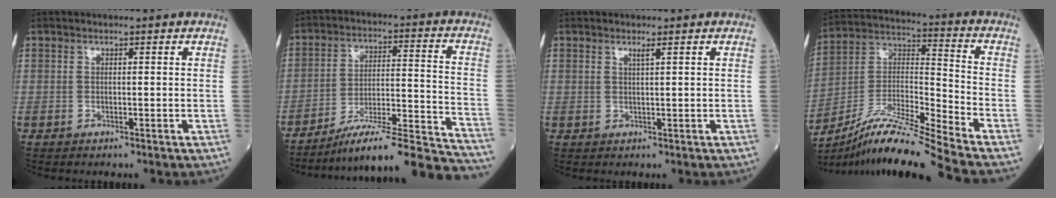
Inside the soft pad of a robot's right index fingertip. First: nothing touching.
{"total": 21.7, "force": [-20.1, -0.5, 8.1], "torque": [-0.084, 0.015, -0.295]}
{"total": 0.9, "force": [0.6, -0.2, 0.6], "torque": [-0.015, -0.005, 0.011]}
{"total": 15.9, "force": [-13.8, -2.3, 7.4], "torque": [-0.141, 0.012, -0.252]}